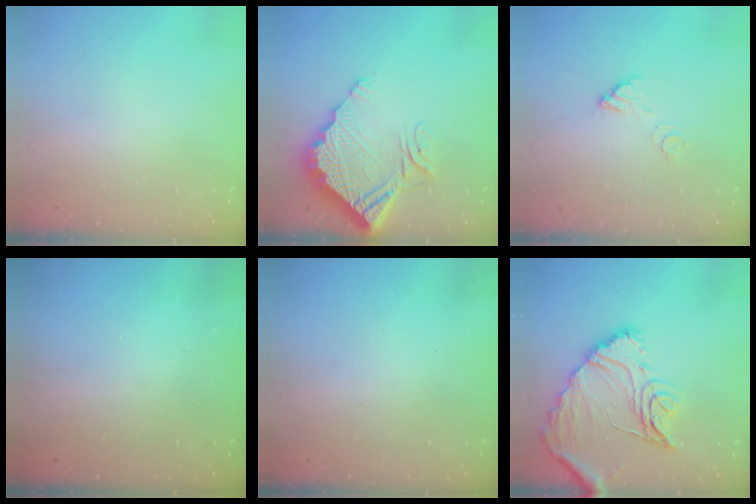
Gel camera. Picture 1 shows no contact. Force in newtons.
{"total": 13.8, "press": 13.8, "slide": 1.1}
{"total": 3.6, "press": 3.6, "slide": 0.3}
{"total": 3.2, "press": 3.2, "slide": 0.1}
{"total": 2.9, "press": 2.9, "slide": 0.2}
{"total": 17.8, "press": 17.7, "slide": 1.9}